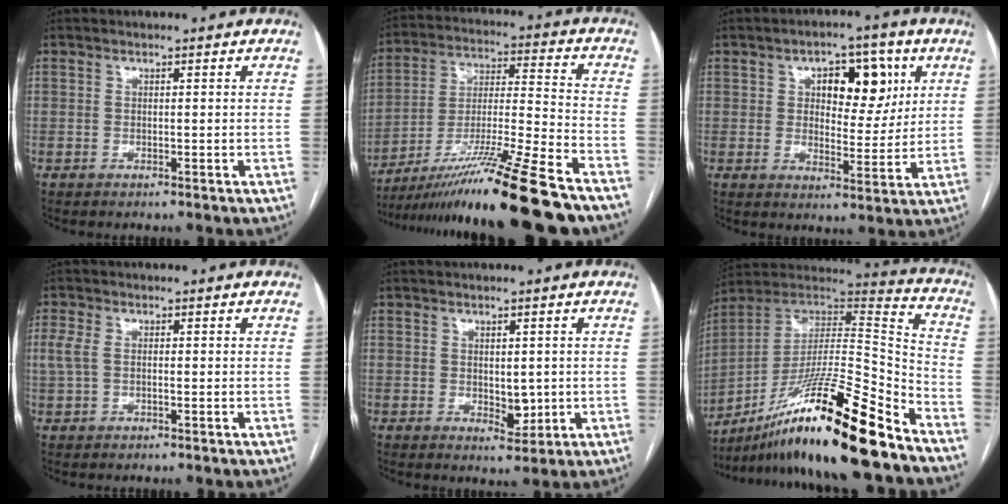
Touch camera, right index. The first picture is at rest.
{"total": 22.0, "force": [-17.4, -1.1, 13.5], "torque": [-0.215, -0.030, -0.299]}
{"total": 10.0, "force": [3.7, 5.1, 7.7], "torque": [-0.102, 0.020, 0.058]}
{"total": 3.5, "force": [0.3, 2.0, 2.8], "torque": [-0.086, 0.019, 0.005]}
{"total": 3.5, "force": [-0.1, 2.1, 2.8], "torque": [-0.038, -0.007, 0.008]}
{"total": 24.2, "force": [-17.2, 0.4, 17.0], "torque": [-0.277, -0.005, -0.303]}